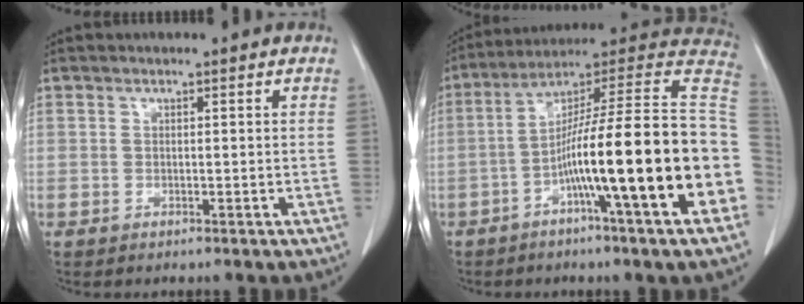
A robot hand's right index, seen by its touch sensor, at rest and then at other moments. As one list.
[{"total": 24.8, "force": [-5.8, 0.0, 24.2], "torque": [-0.285, 0.010, -0.104]}]